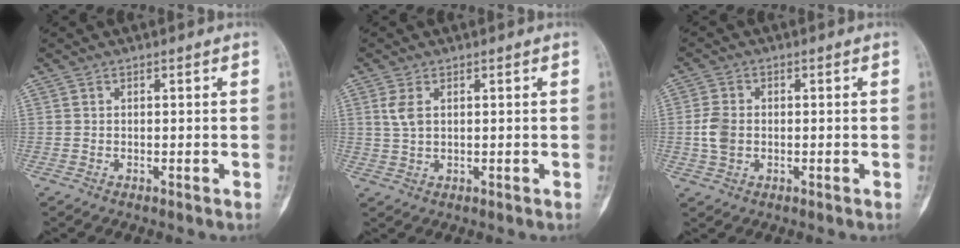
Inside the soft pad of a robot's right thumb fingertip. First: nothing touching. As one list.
[{"total": 3.4, "force": [1.0, 1.8, 2.6], "torque": [-0.060, 0.000, 0.024]}, {"total": 4.8, "force": [-0.3, 3.5, 3.2], "torque": [-0.070, 0.006, -0.007]}]